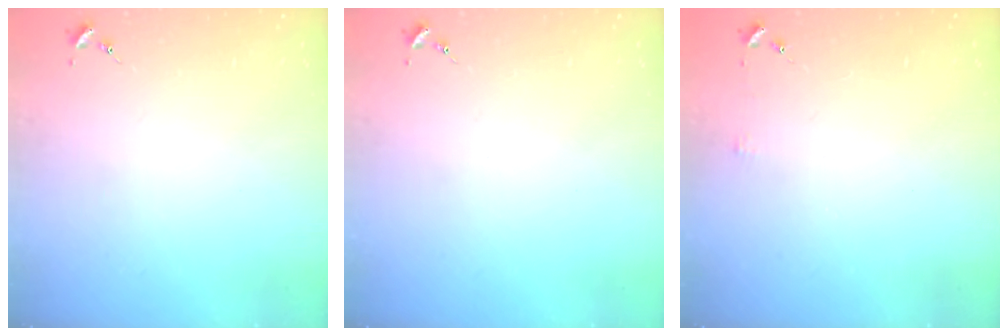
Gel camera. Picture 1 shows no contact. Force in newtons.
{"total": 0.0}
{"total": 3.3, "press": 3.2, "slide": 0.4}